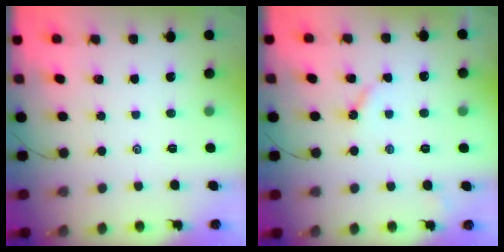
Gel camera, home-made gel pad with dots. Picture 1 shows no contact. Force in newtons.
{"total": 3.3, "press": 3.3, "slide": 0.5}